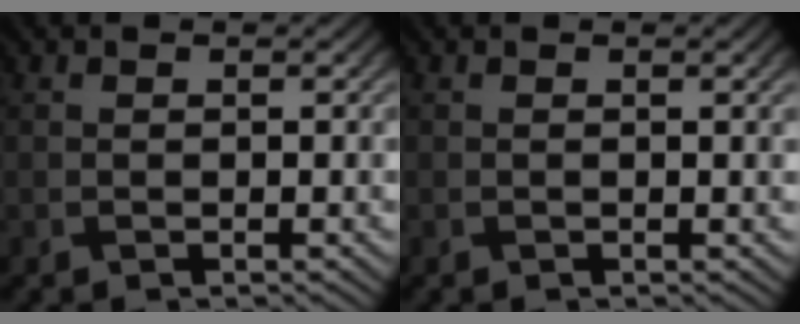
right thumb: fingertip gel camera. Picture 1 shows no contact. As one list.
[{"total": 1.1, "force": [0.1, 0.1, 1.1], "torque": [-0.016, 0.001, 0.001]}]